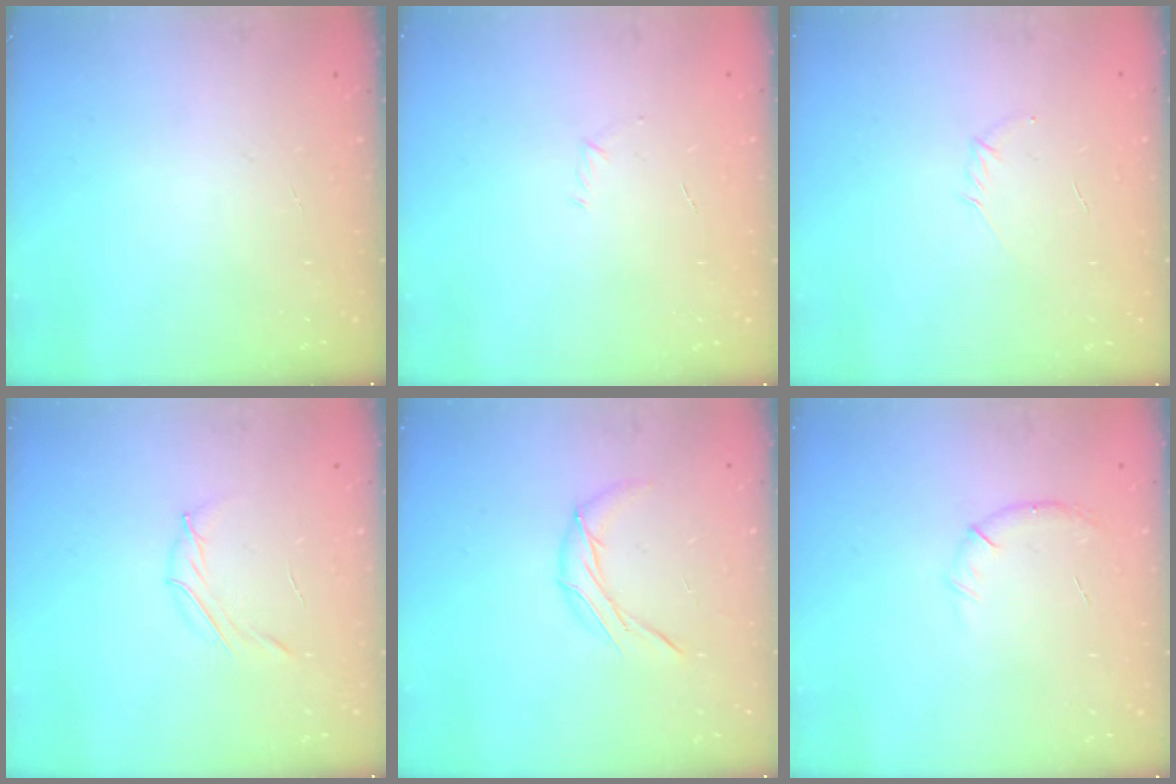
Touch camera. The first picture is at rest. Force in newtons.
{"total": 2.7, "press": 2.6, "slide": 0.7}
{"total": 2.8, "press": 2.7, "slide": 0.7}
{"total": 4.0, "press": 3.9, "slide": 1.0}
{"total": 7.0, "press": 7.0, "slide": 0.3}
{"total": 6.8, "press": 6.5, "slide": 1.9}